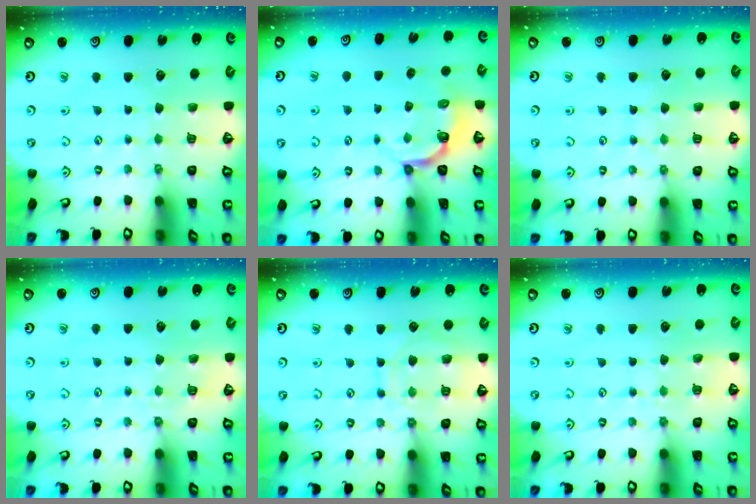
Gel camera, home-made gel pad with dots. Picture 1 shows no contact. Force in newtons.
{"total": 4.8, "press": 3.7, "slide": 3.0}
{"total": 3.8, "press": 3.8, "slide": 0.3}
{"total": 2.9, "press": 2.8, "slide": 0.6}
{"total": 10.6, "press": 10.6, "slide": 1.1}
{"total": 5.9, "press": 5.9, "slide": 0.6}